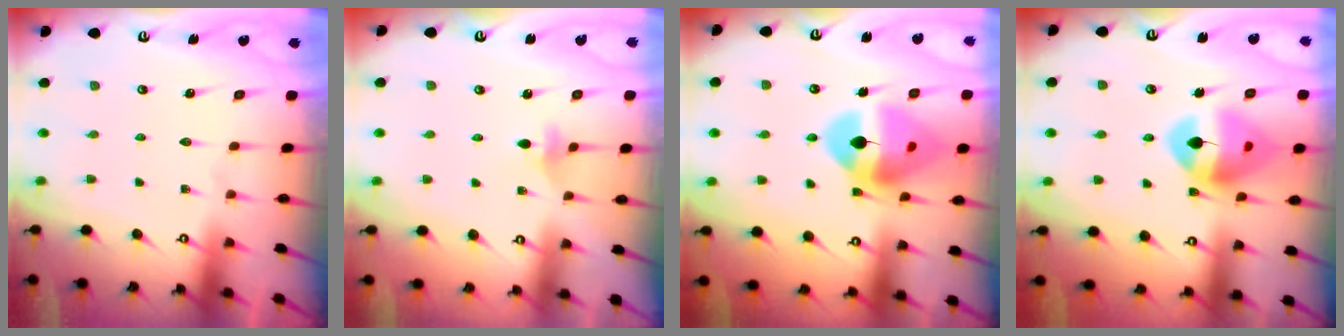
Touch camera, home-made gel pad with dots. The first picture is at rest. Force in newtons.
{"total": 5.0, "press": 5.0, "slide": 0.7}
{"total": 15.7, "press": 15.6, "slide": 1.8}
{"total": 14.5, "press": 14.4, "slide": 2.0}